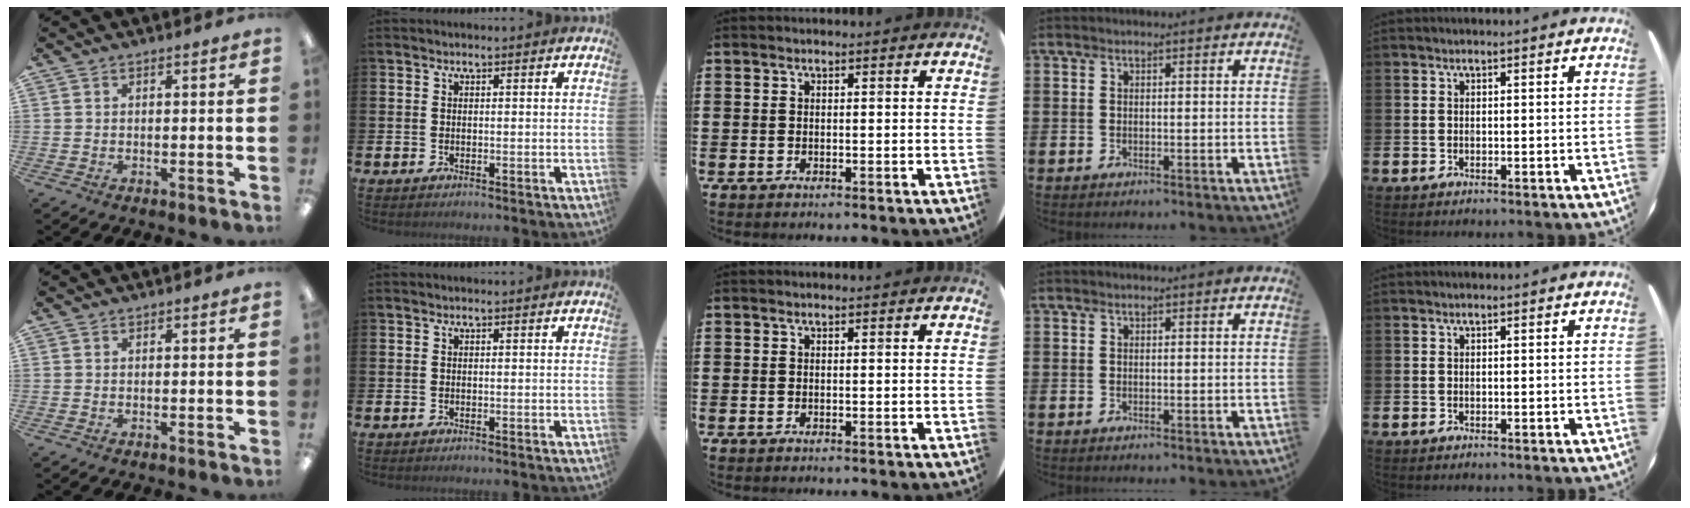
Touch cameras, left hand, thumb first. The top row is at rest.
{}